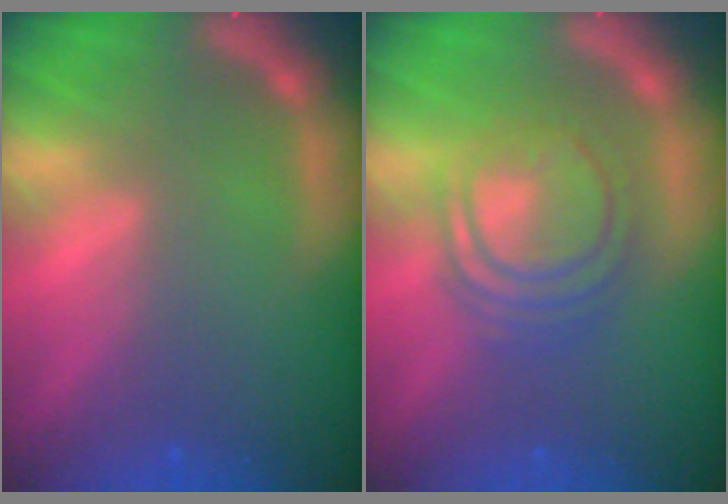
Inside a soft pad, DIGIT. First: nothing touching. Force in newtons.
{"total": 7.1}